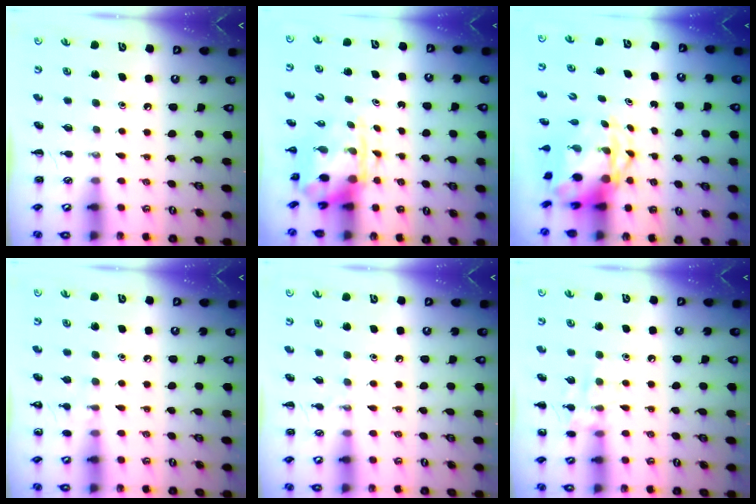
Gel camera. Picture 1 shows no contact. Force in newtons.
{"total": 3.5, "press": 3.4, "slide": 0.9}
{"total": 4.7, "press": 4.5, "slide": 1.2}
{"total": 6.4, "press": 6.1, "slide": 1.9}
{"total": 4.5, "press": 4.3, "slide": 1.3}
{"total": 8.2, "press": 8.0, "slide": 1.7}